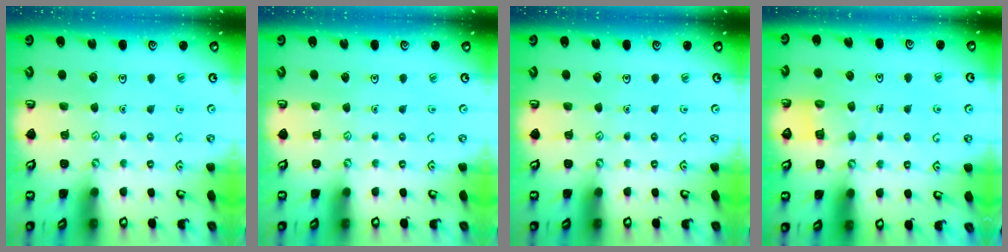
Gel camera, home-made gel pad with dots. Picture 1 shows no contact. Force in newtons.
{"total": 0.0}
{"total": 0.0}
{"total": 5.6, "press": 5.6, "slide": 0.3}